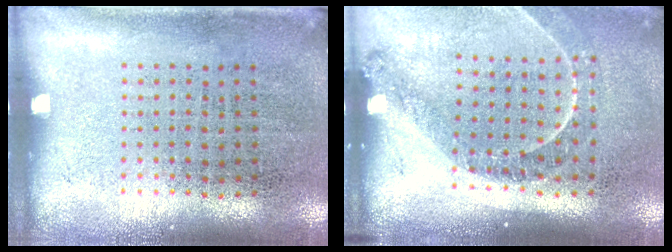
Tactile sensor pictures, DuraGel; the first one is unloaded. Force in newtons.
{"total": 1.2, "press": 1.2, "slide": 0.1}